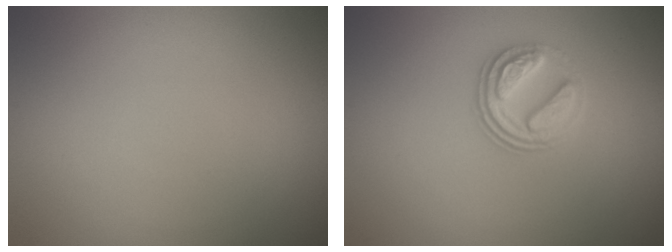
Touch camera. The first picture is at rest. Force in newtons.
{"total": 2.9, "press": 2.6, "slide": 1.3}